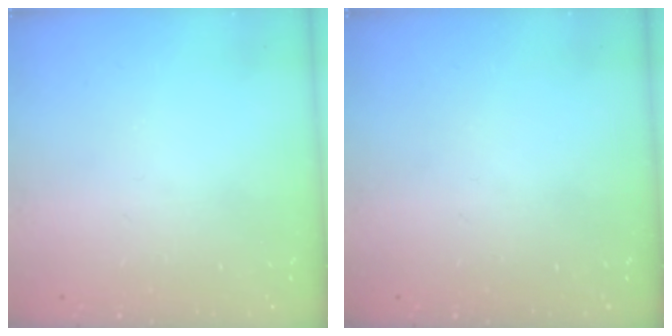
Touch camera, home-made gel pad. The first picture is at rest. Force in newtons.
{"total": 0.0}